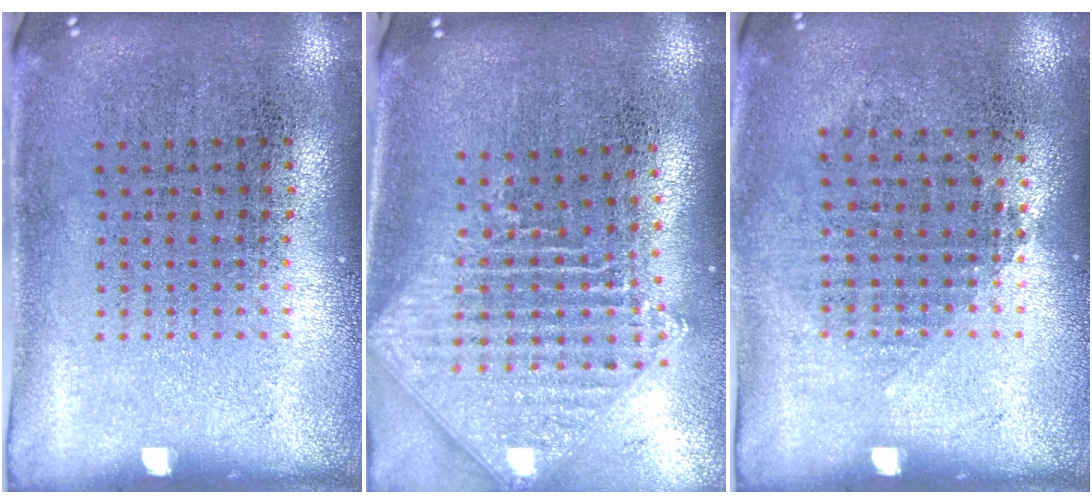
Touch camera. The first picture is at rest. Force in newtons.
{"total": 2.4, "press": 1.9, "slide": 1.5}
{"total": 0.9, "press": 0.8, "slide": 0.4}